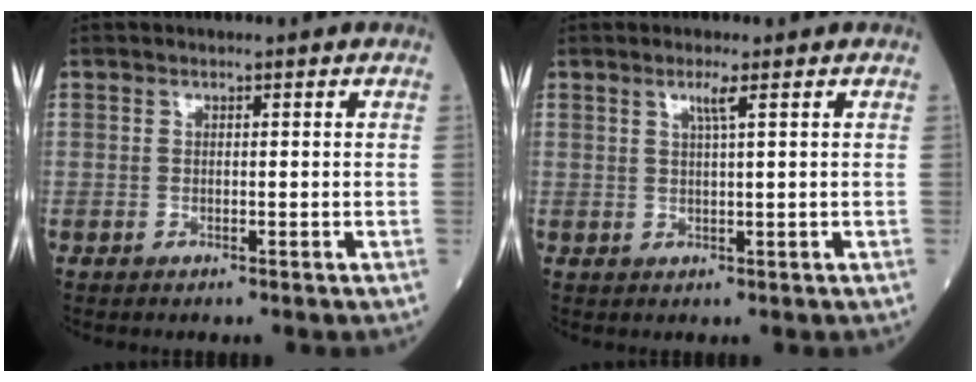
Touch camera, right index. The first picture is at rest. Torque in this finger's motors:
{"motor_torque": [0.31, 0.14, 0.17, 0.04]}